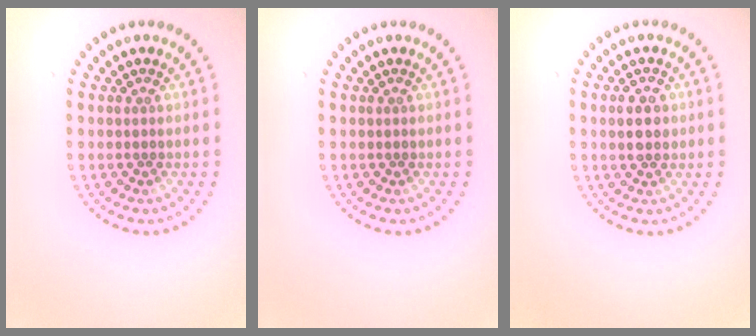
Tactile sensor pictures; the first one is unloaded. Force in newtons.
{"total": 0.0}
{"total": 2.8, "press": 2.8, "slide": 0.2}